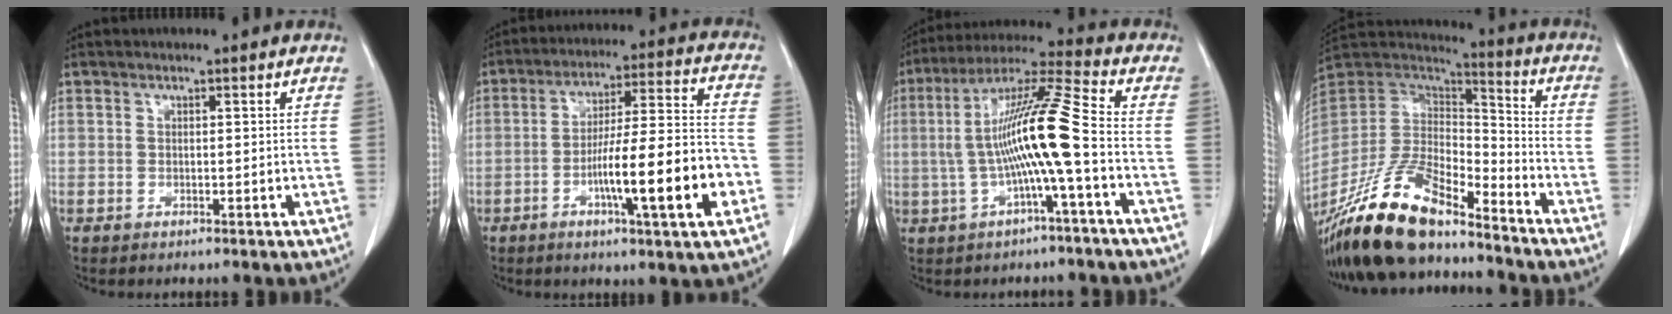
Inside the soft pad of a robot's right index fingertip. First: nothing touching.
{"total": 15.5, "force": [-5.2, 0.8, 14.6], "torque": [-0.239, 0.003, -0.081]}
{"total": 12.6, "force": [-1.6, -0.6, 12.5], "torque": [-0.238, 0.021, -0.037]}
{"total": 21.0, "force": [-16.7, 5.9, 11.3], "torque": [-0.249, -0.012, -0.316]}